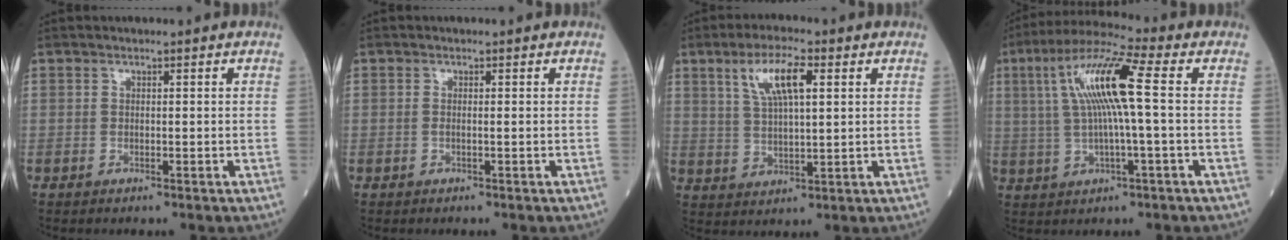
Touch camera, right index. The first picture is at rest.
{"total": 0.6, "force": [0.0, 0.0, 0.6], "torque": [-0.016, -0.001, -0.001]}
{"total": 8.2, "force": [3.4, 1.9, 7.2], "torque": [-0.141, 0.010, 0.067]}
{"total": 12.1, "force": [1.9, 0.6, 12.0], "torque": [-0.236, 0.026, 0.032]}